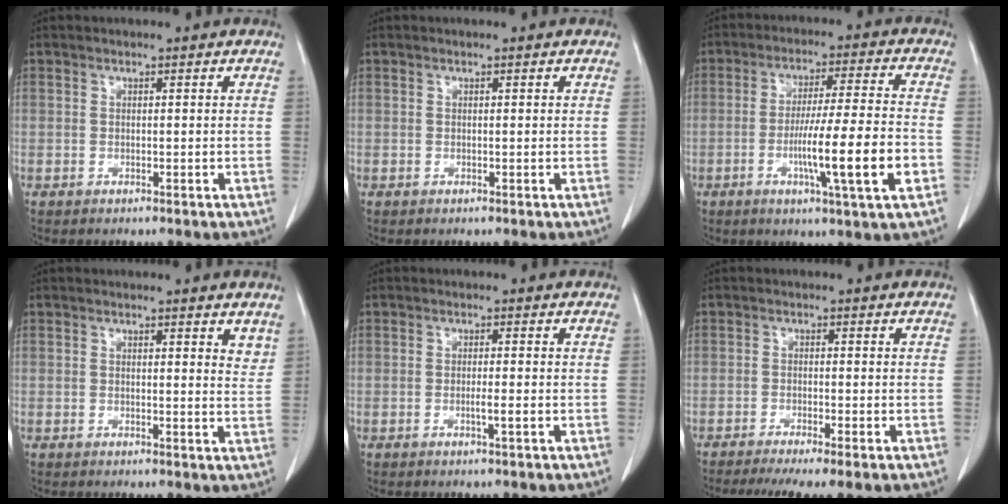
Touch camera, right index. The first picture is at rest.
{"total": 0.0}
{"total": 13.2, "force": [-3.9, -0.5, 12.6], "torque": [-0.214, -0.011, -0.068]}
{"total": 2.7, "force": [2.2, 0.8, 1.4], "torque": [-0.013, -0.012, 0.020]}
{"total": 1.8, "force": [-0.5, -0.2, 1.7], "torque": [-0.031, -0.003, -0.010]}
{"total": 8.0, "force": [-6.1, 0.4, 5.2], "torque": [-0.074, -0.014, -0.094]}